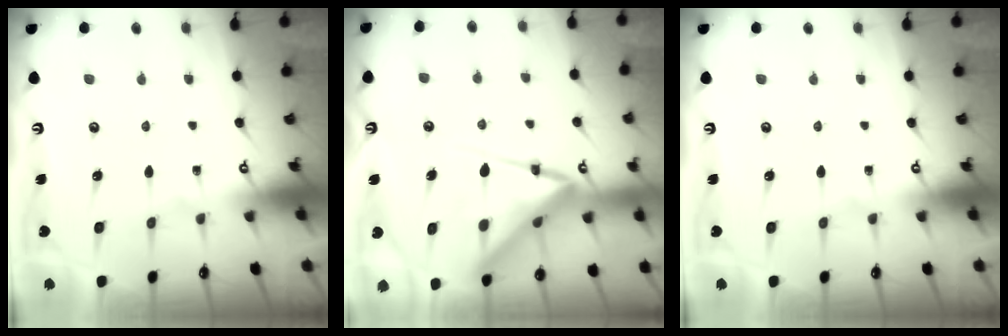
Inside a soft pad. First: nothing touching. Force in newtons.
{"total": 14.9, "press": 14.8, "slide": 1.5}
{"total": 0.0}